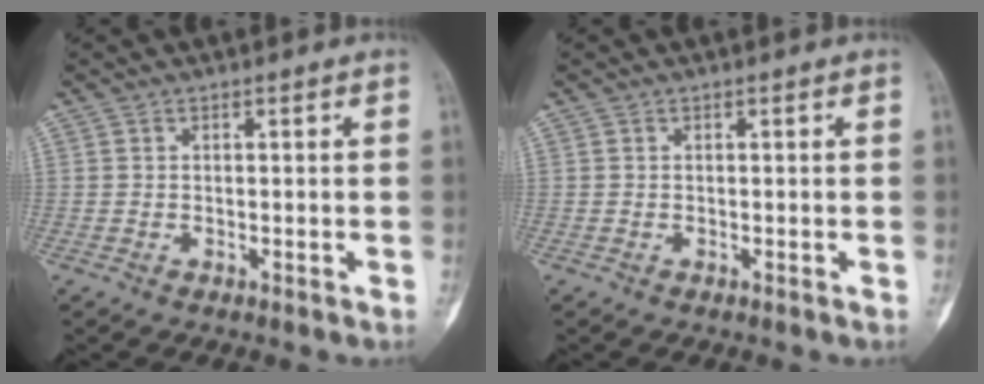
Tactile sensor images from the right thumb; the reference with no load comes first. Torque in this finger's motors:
{"motor_torque": [-0.20, -0.38, 0.28, 0.28, -0.09]}